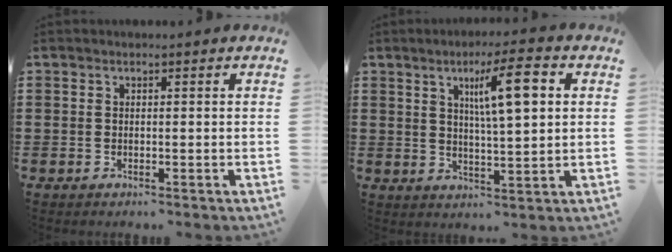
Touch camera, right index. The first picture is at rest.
{"total": 8.4, "force": [2.7, 1.5, 7.9], "torque": [-0.141, 0.001, 0.038]}